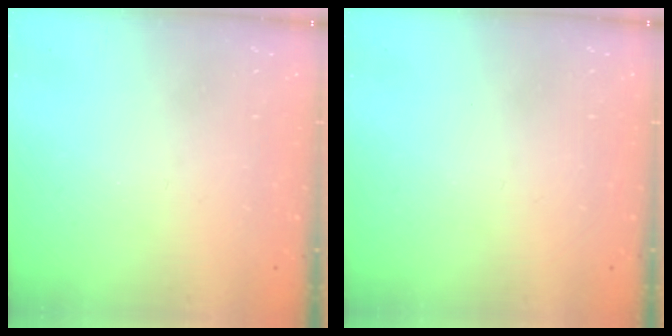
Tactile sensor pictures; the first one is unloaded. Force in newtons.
{"total": 0.0}